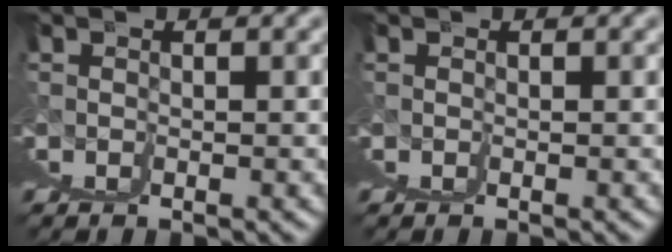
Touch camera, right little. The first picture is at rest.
{"total": 0.0}